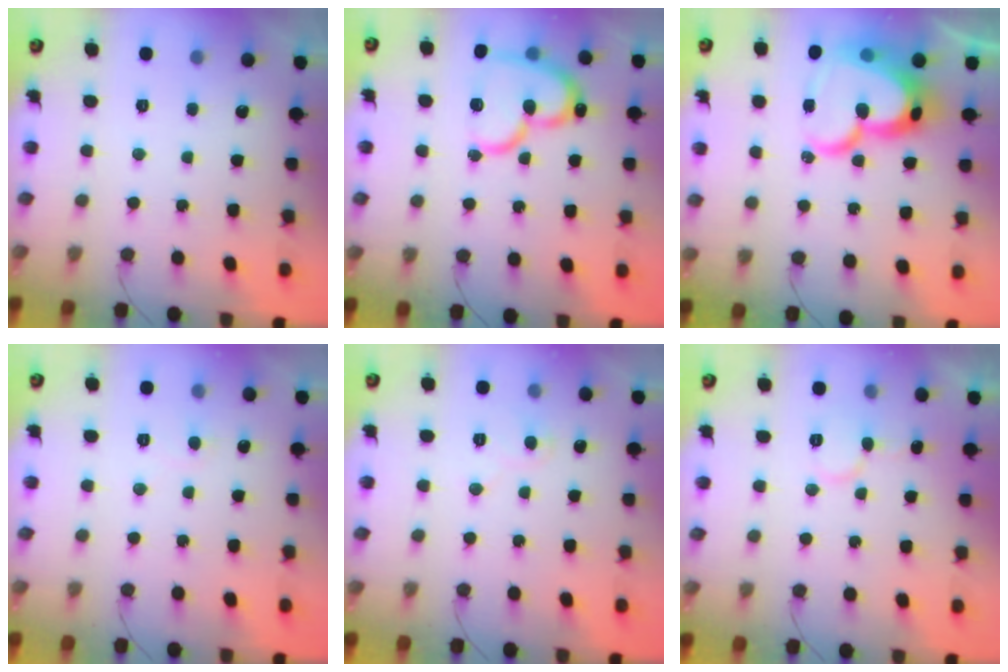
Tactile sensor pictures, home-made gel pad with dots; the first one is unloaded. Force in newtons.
{"total": 18.8, "press": 18.7, "slide": 2.0}
{"total": 24.2, "press": 24.2, "slide": 1.6}
{"total": 4.4, "press": 4.4, "slide": 0.3}
{"total": 6.4, "press": 6.4, "slide": 0.5}
{"total": 6.4, "press": 6.4, "slide": 0.6}